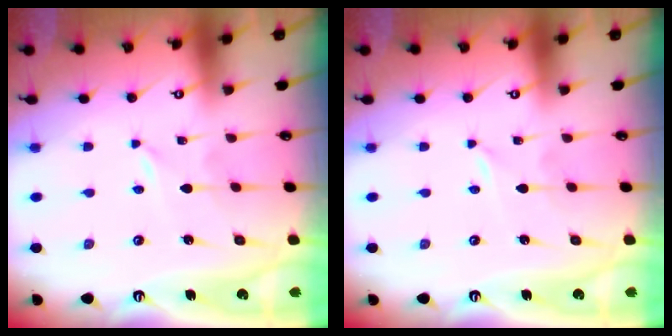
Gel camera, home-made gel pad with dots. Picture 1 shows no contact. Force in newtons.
{"total": 0.0}